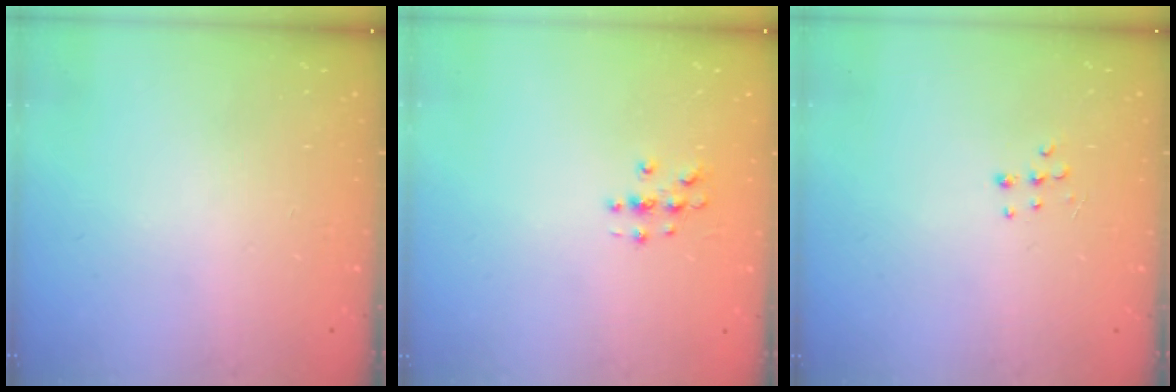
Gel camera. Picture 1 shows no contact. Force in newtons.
{"total": 2.8, "press": 2.8, "slide": 0.3}
{"total": 5.2, "press": 5.2, "slide": 0.7}